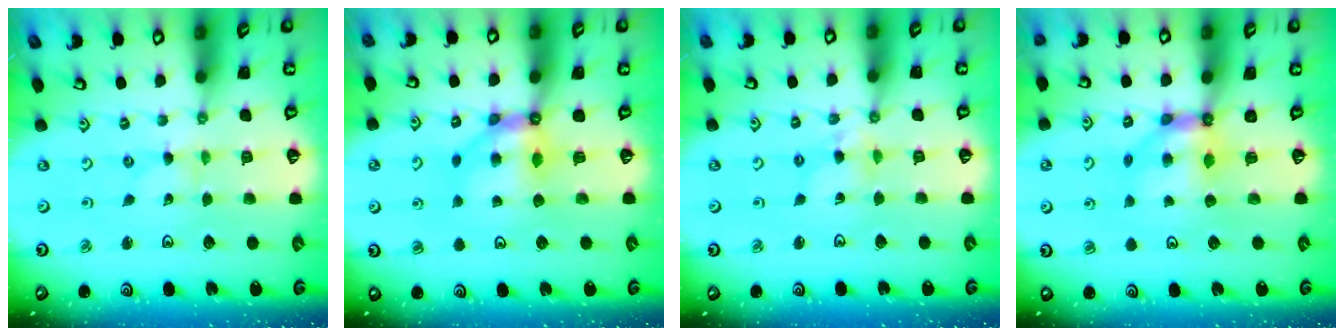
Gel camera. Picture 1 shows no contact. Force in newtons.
{"total": 7.0, "press": 7.0, "slide": 0.8}
{"total": 4.8, "press": 4.8, "slide": 0.4}
{"total": 6.9, "press": 6.8, "slide": 0.7}